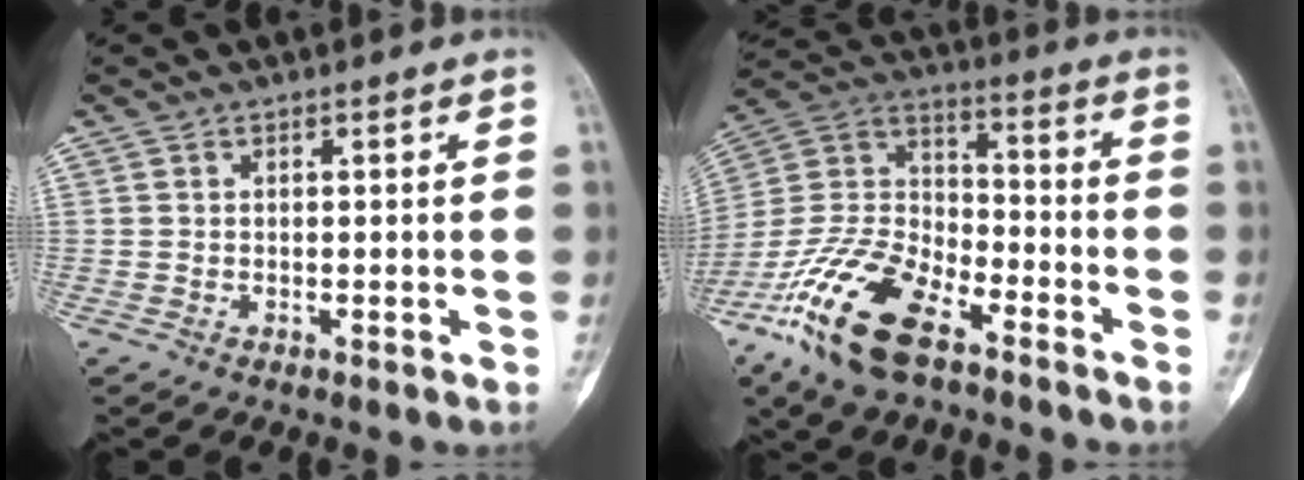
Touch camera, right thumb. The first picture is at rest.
{"total": 19.1, "force": [-11.5, 8.3, 12.8], "torque": [-0.255, 0.052, -0.222]}